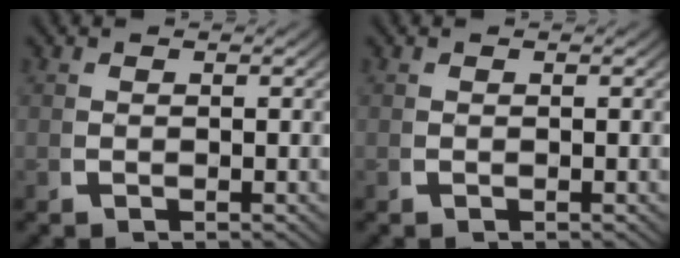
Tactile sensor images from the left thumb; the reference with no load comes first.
{"total": 0.0}